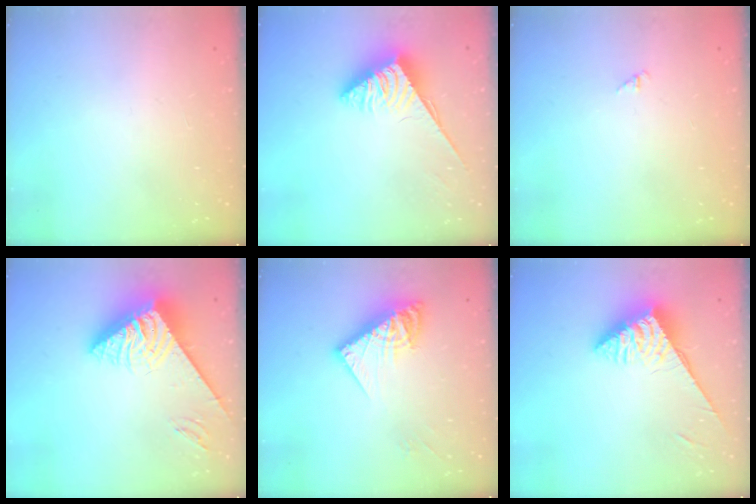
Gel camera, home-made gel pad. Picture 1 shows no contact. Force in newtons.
{"total": 3.8, "press": 3.7, "slide": 0.6}
{"total": 1.3, "press": 1.2, "slide": 0.3}
{"total": 9.2, "press": 9.1, "slide": 1.3}
{"total": 12.4, "press": 12.4, "slide": 1.3}
{"total": 6.0, "press": 6.0, "slide": 0.1}